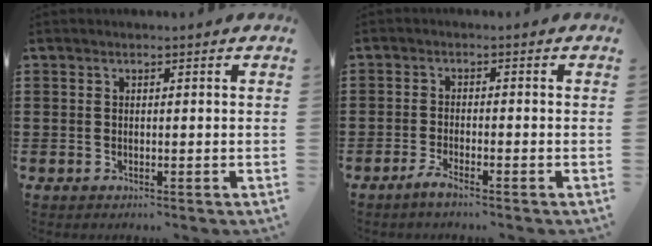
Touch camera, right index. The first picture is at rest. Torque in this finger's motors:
{"motor_torque": [0.72, -0.38, 0.03, 0.05]}